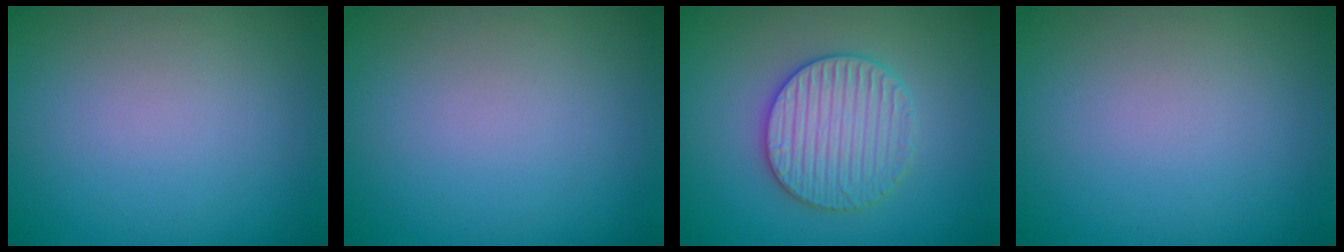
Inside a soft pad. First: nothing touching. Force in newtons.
{"total": 0.0}
{"total": 4.0, "press": 3.9, "slide": 0.8}
{"total": 0.0}